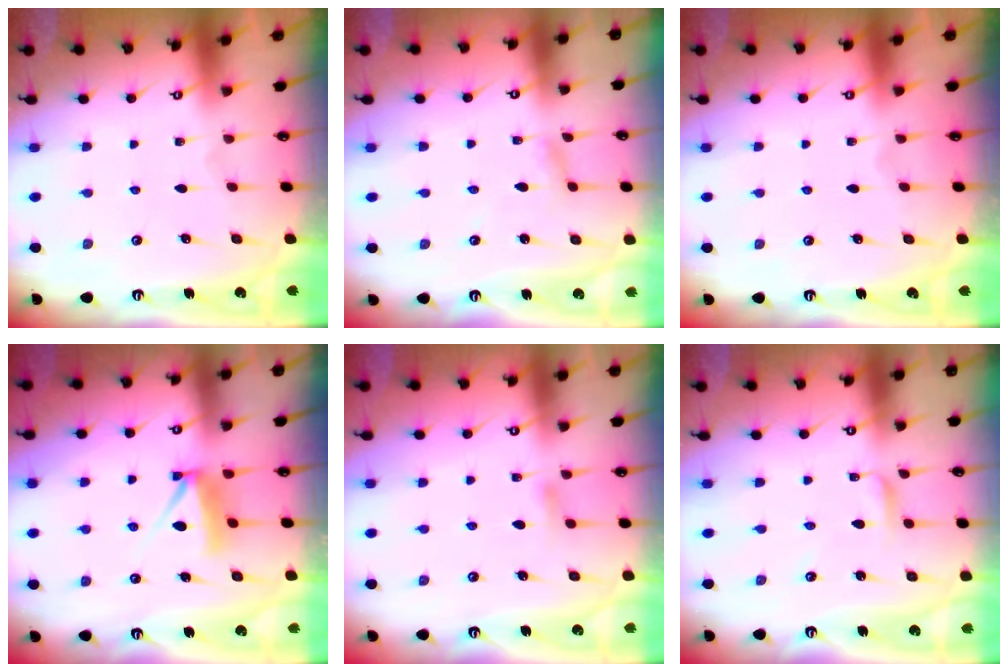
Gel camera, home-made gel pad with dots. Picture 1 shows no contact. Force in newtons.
{"total": 2.4, "press": 2.4, "slide": 0.2}
{"total": 0.0}
{"total": 7.5, "press": 7.5, "slide": 0.7}
{"total": 4.5, "press": 4.5, "slide": 0.5}
{"total": 2.1, "press": 2.1, "slide": 0.2}